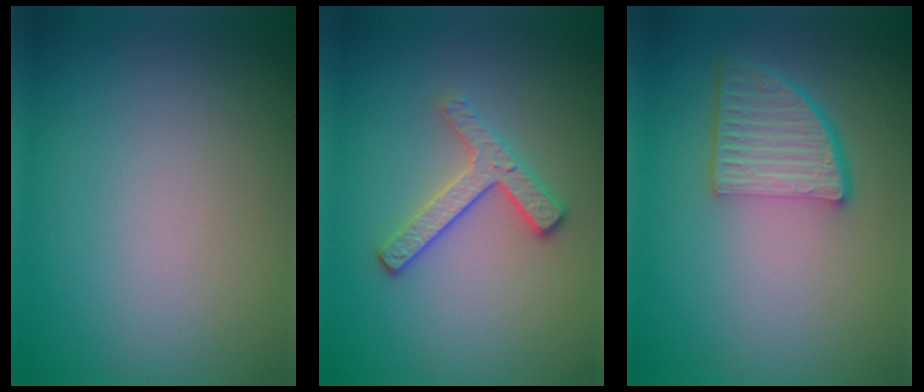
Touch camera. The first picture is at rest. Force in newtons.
{"total": 2.8, "press": 2.6, "slide": 1.1}
{"total": 5.1, "press": 3.8, "slide": 3.5}